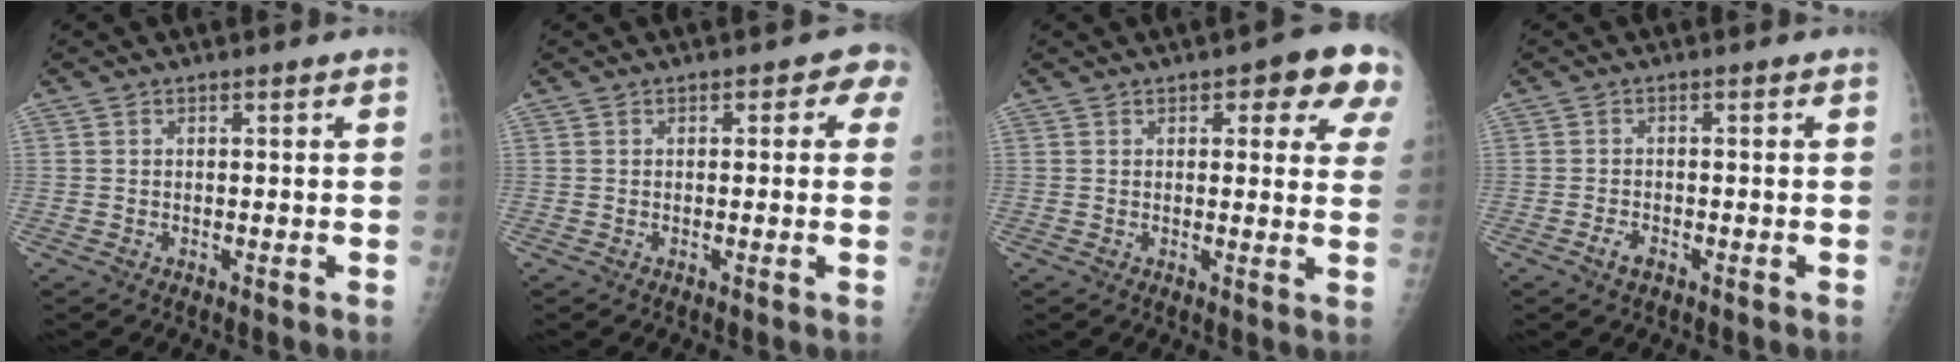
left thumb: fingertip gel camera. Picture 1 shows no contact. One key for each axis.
{"total": 3.6, "fx": 1.0, "fy": 1.9, "fz": 2.8, "tx": -0.003, "ty": 0.004, "tz": 0.001}
{"total": 10.2, "fx": 5.2, "fy": 3.8, "fz": 7.9, "tx": -0.051, "ty": -0.014, "tz": 0.052}
{"total": 2.0, "fx": -1.2, "fy": 1.0, "fz": 1.3, "tx": -0.030, "ty": 0.010, "tz": -0.021}